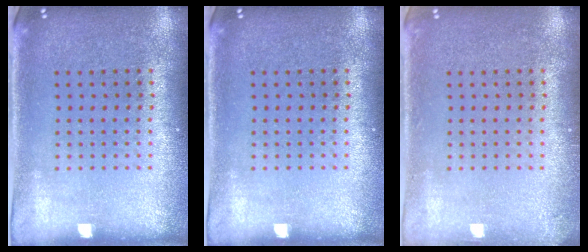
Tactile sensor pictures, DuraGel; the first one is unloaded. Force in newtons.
{"total": 0.0}
{"total": 0.9, "press": 0.9, "slide": 0.2}